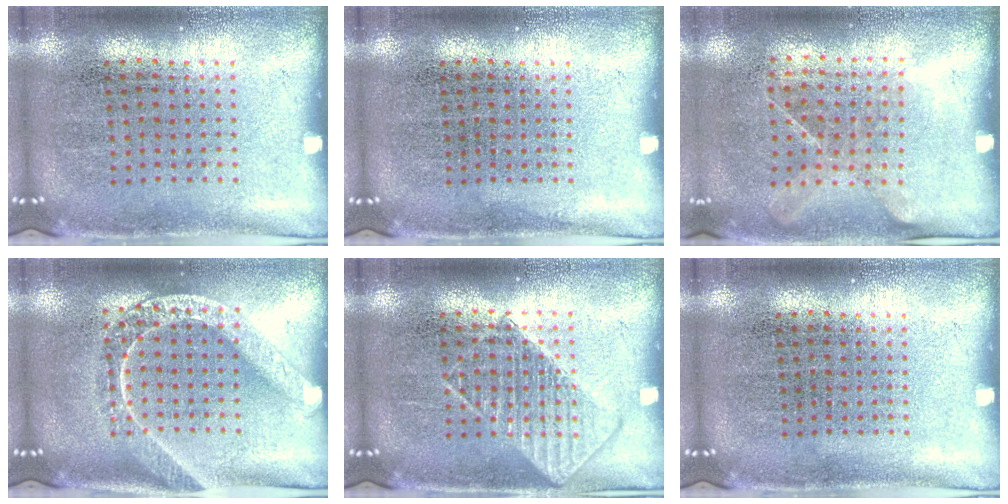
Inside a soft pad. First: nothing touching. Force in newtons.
{"total": 0.0}
{"total": 1.2, "press": 0.9, "slide": 0.8}
{"total": 1.8, "press": 1.7, "slide": 0.6}
{"total": 2.2, "press": 2.1, "slide": 0.4}
{"total": 0.0}